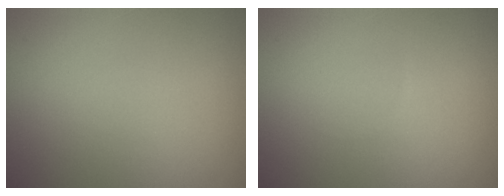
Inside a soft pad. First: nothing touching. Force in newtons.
{"total": 0.0}